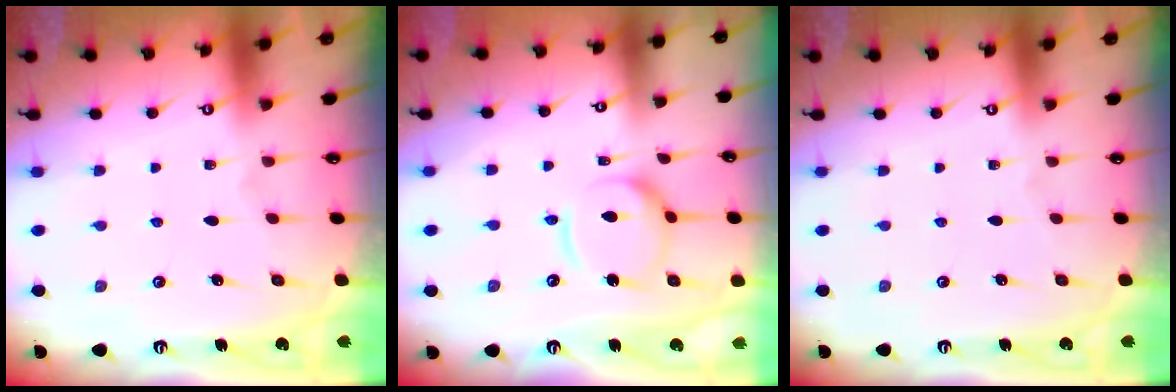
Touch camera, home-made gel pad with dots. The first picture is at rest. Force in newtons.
{"total": 13.3, "press": 13.2, "slide": 1.2}
{"total": 0.0}